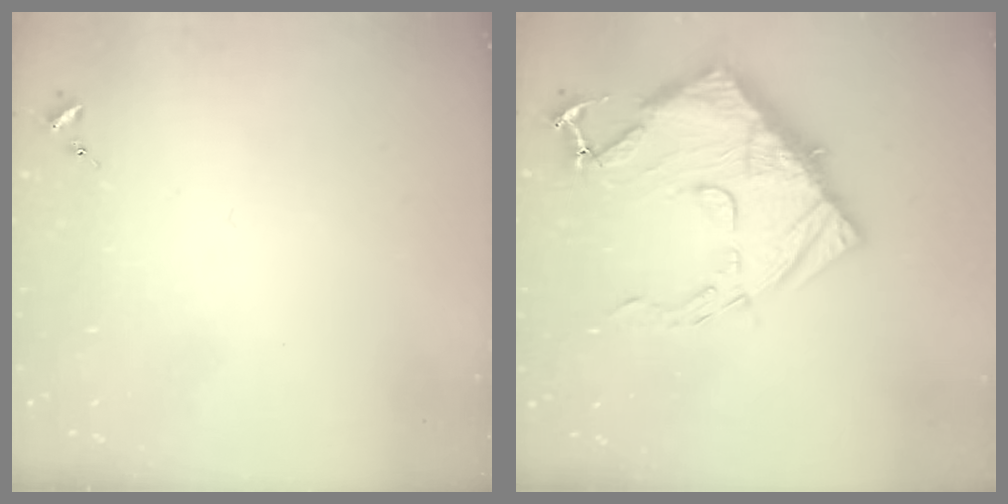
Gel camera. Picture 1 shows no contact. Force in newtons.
{"total": 22.1, "press": 22.0, "slide": 2.0}